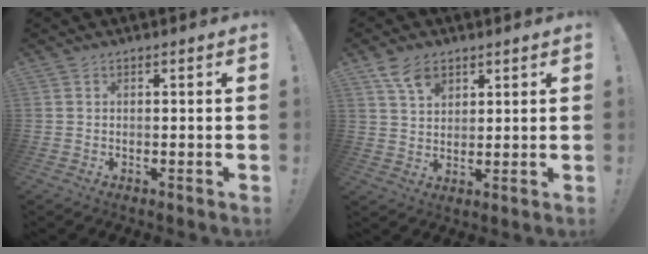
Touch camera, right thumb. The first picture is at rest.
{"total": 7.2, "force": [4.4, 4.5, 3.5], "torque": [-0.055, -0.013, 0.082]}